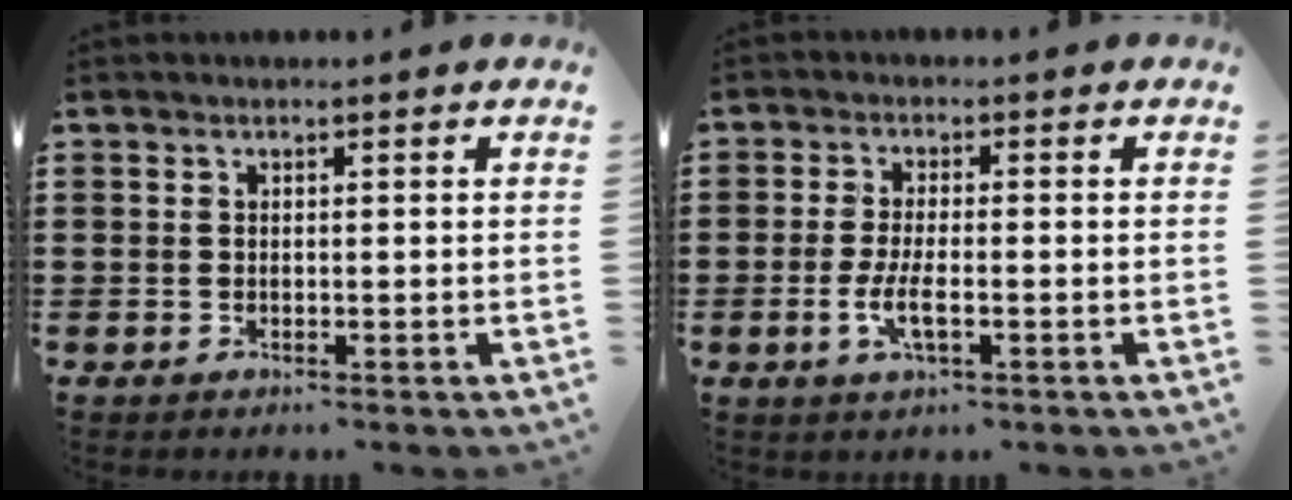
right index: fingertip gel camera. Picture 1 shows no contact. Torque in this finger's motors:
{"motor_torque": [1.45, 0.69, 0.47, 0.14]}